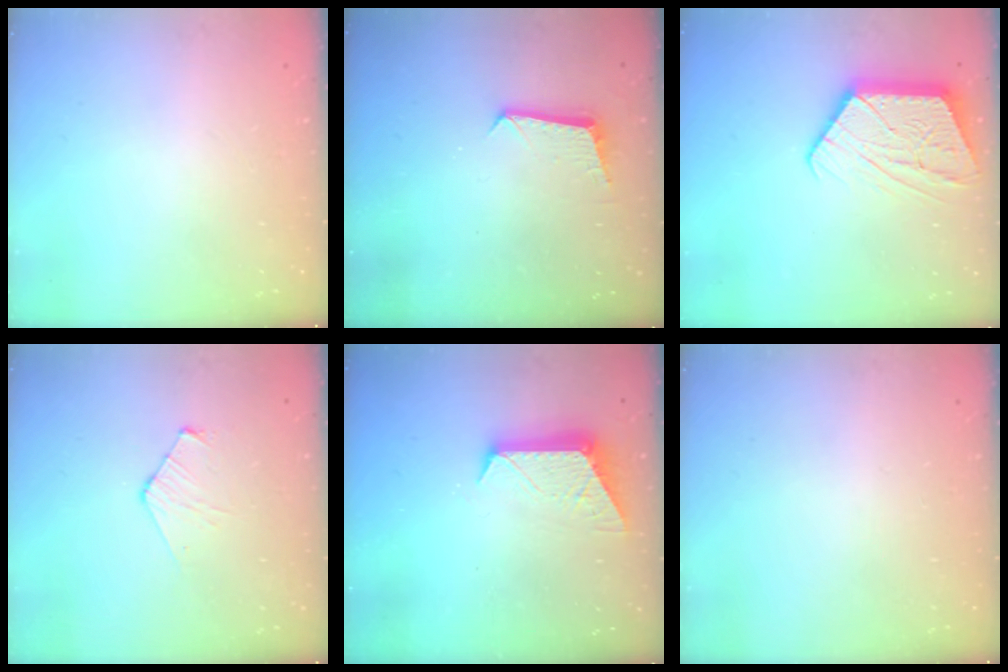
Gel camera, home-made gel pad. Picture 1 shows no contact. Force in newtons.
{"total": 7.1, "press": 7.1, "slide": 0.5}
{"total": 14.3, "press": 14.3, "slide": 1.3}
{"total": 6.5, "press": 6.4, "slide": 0.7}
{"total": 9.3, "press": 9.3, "slide": 0.5}
{"total": 0.0}